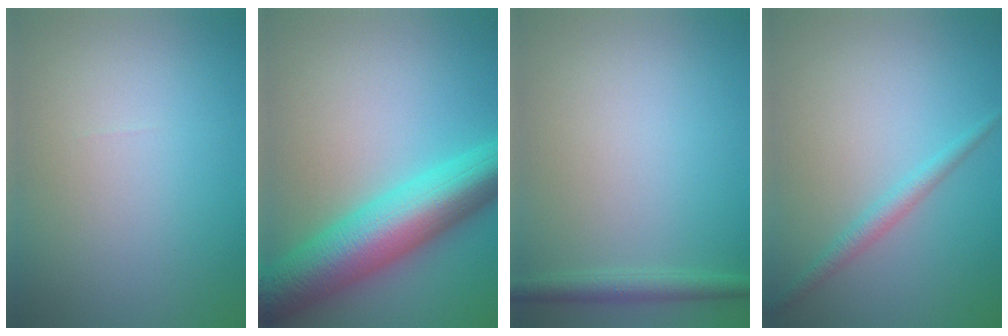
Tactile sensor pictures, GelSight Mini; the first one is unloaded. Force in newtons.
{"total": 10.0, "press": 10.0, "slide": 0.2}
{"total": 1.8, "press": 1.8, "slide": 0.1}
{"total": 1.6, "press": 1.6, "slide": 0.1}